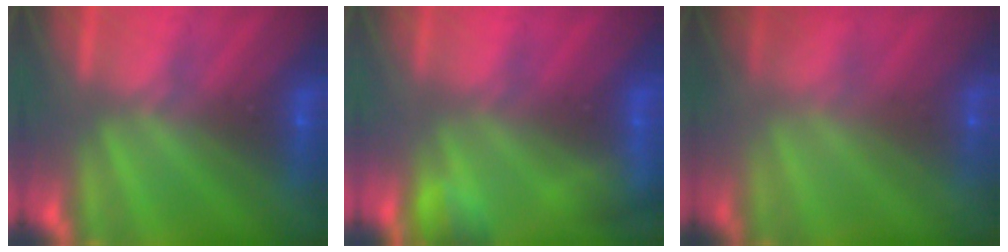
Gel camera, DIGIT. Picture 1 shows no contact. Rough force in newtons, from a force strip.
{"total": 5.2}
{"total": 5.8}